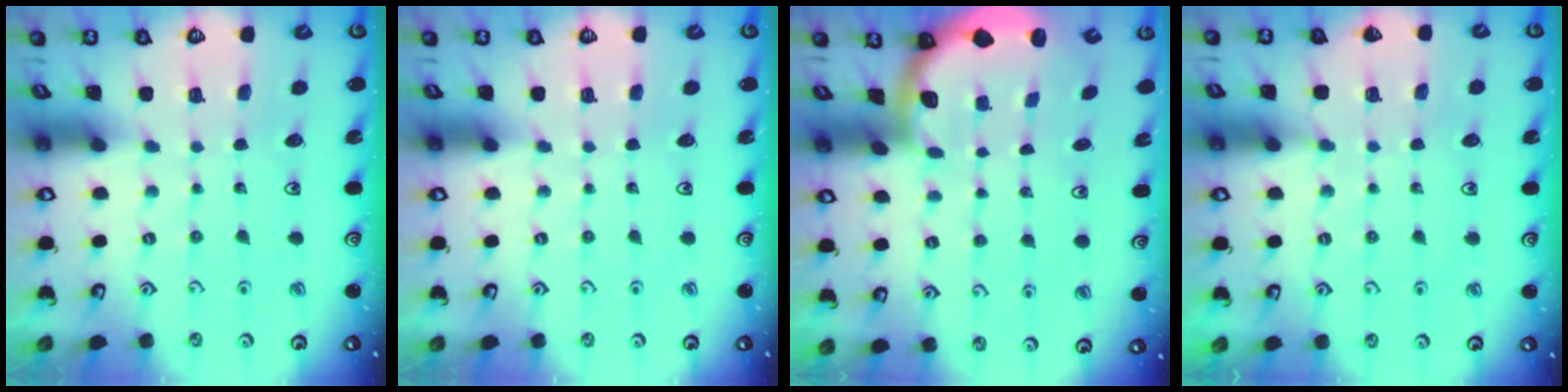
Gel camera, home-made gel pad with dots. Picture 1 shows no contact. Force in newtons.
{"total": 0.0}
{"total": 1.9, "press": 1.8, "slide": 0.5}
{"total": 6.1, "press": 6.0, "slide": 0.9}